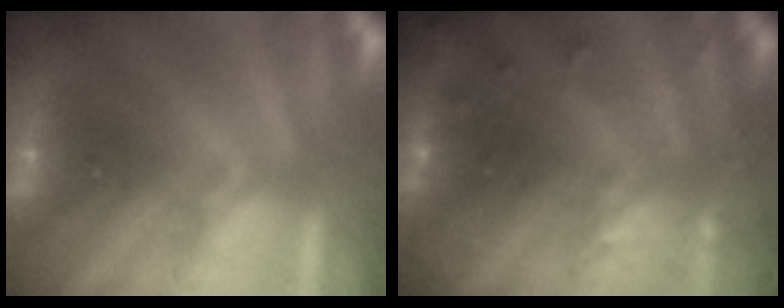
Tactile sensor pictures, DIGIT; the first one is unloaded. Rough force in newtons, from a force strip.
{"total": 6.8}